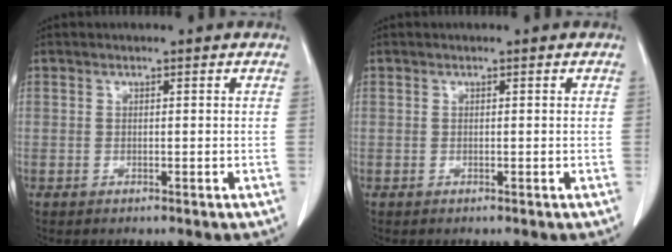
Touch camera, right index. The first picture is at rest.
{"total": 0.0}